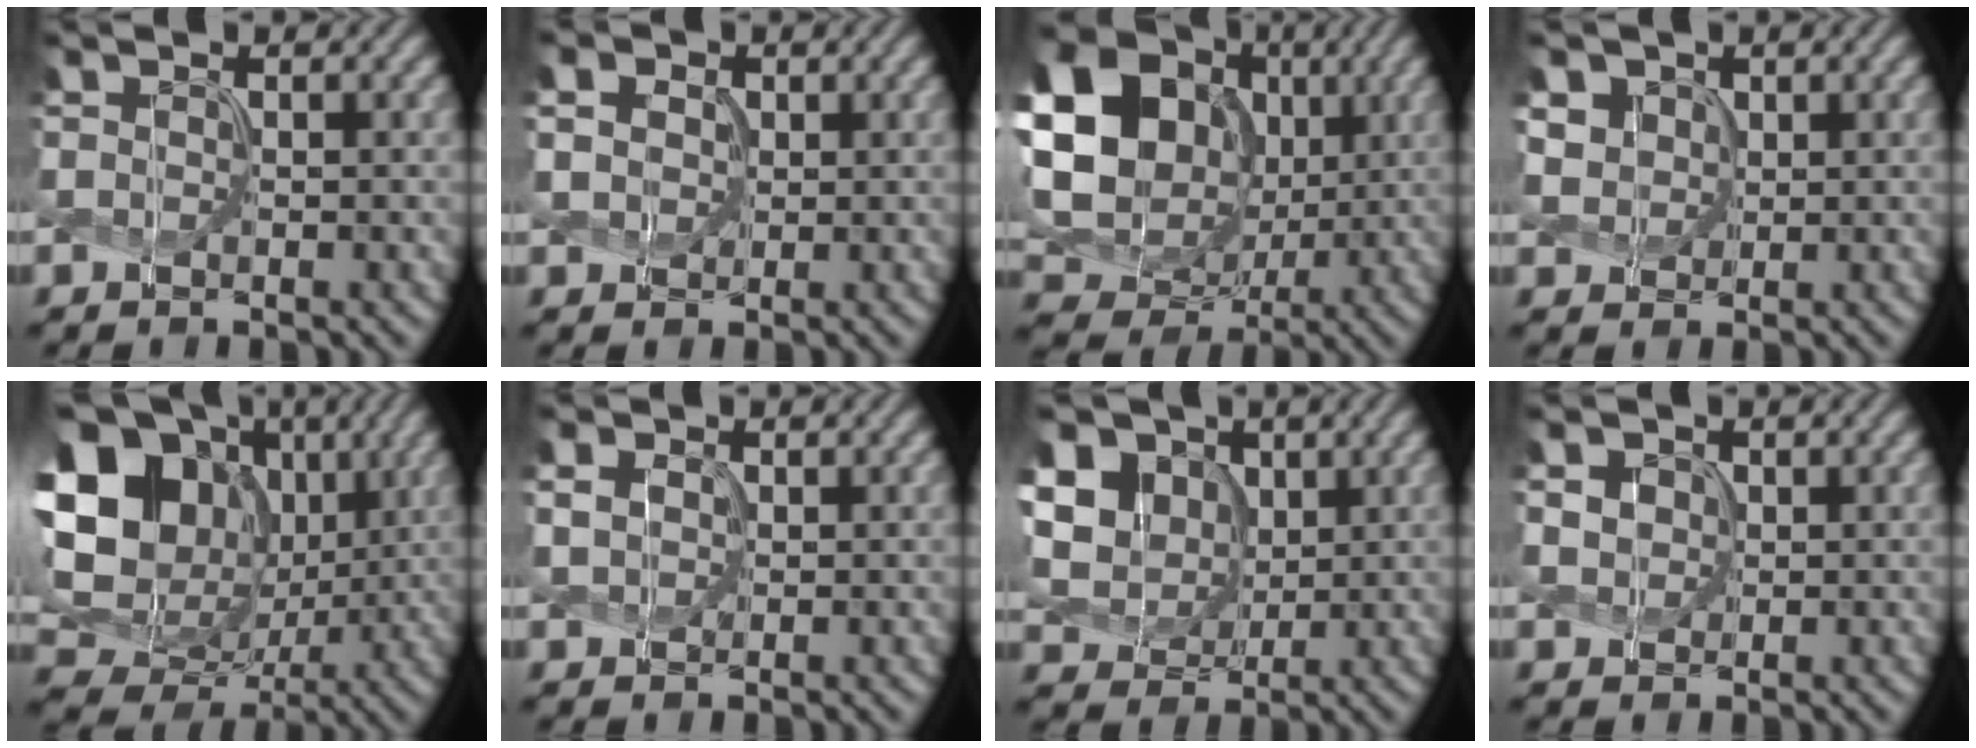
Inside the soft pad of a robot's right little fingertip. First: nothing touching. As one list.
[{"total": 6.5, "force": [3.0, 4.7, 3.4], "torque": [-0.076, 0.024, 0.024]}, {"total": 19.9, "force": [4.6, 16.7, 9.7], "torque": [-0.233, 0.029, 0.065]}, {"total": 4.8, "force": [2.4, 3.6, 1.9], "torque": [-0.068, 0.007, 0.045]}, {"total": 21.8, "force": [6.4, 17.7, 10.9], "torque": [-0.256, 0.039, 0.096]}, {"total": 1.9, "force": [0.8, 1.5, 0.8], "torque": [-0.029, 0.011, 0.007]}, {"total": 11.6, "force": [4.1, 9.1, 5.8], "torque": [-0.147, 0.026, 0.078]}, {"total": 3.3, "force": [1.6, 2.5, 1.5], "torque": [-0.041, 0.009, 0.021]}]